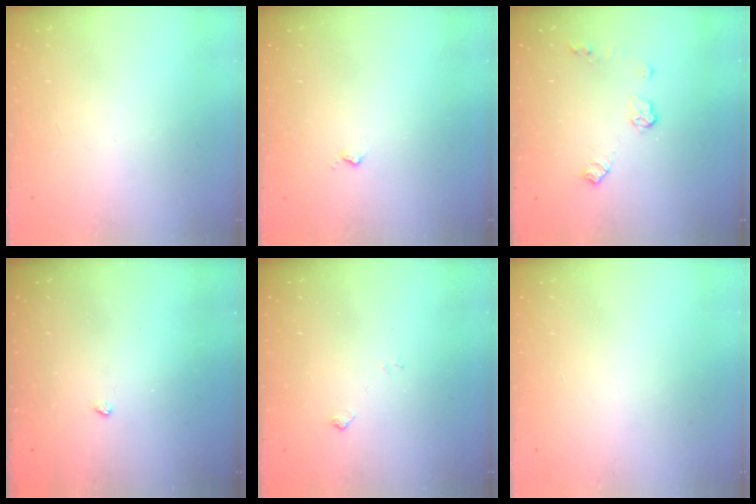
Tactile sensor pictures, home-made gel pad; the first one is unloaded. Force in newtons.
{"total": 3.6, "press": 3.5, "slide": 0.5}
{"total": 7.2, "press": 7.2, "slide": 0.2}
{"total": 3.0, "press": 2.9, "slide": 0.4}
{"total": 4.3, "press": 4.3, "slide": 0.7}
{"total": 0.0}